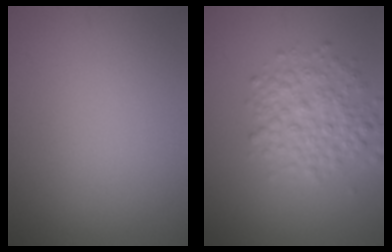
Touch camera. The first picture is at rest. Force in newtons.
{"total": 4.0, "press": 4.0, "slide": 0.2}